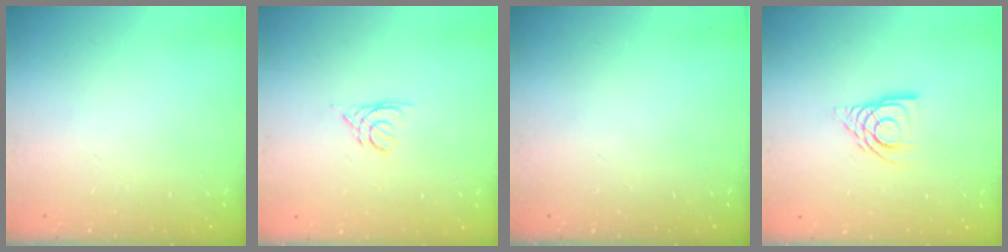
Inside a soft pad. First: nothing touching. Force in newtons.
{"total": 2.1, "press": 2.0, "slide": 0.4}
{"total": 0.0}
{"total": 10.5, "press": 10.4, "slide": 1.3}